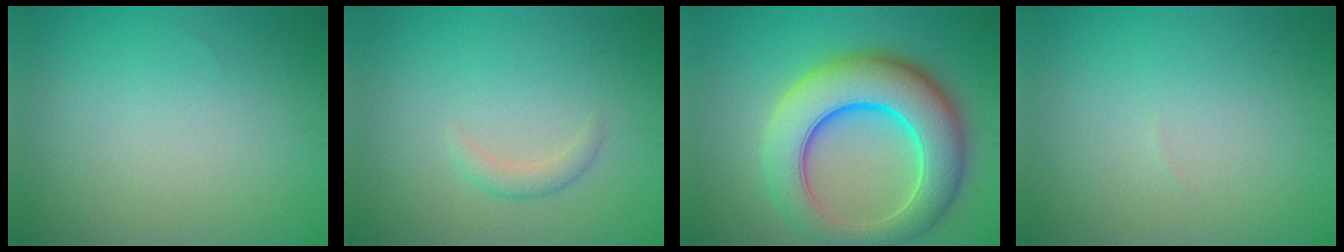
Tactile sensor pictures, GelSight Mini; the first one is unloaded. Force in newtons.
{"total": 1.3, "press": 1.3, "slide": 0.1}
{"total": 10.5, "press": 10.5, "slide": 0.2}
{"total": 0.0}